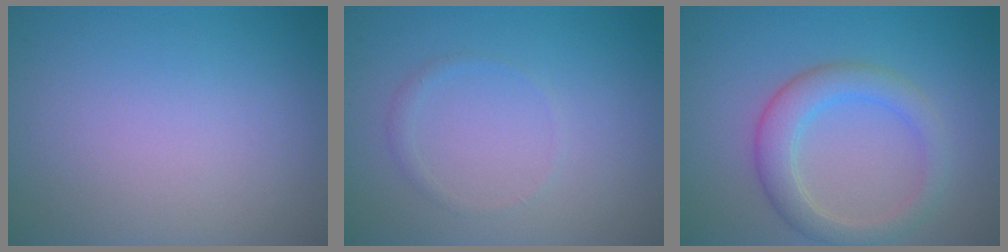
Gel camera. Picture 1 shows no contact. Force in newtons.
{"total": 0.7, "press": 0.7, "slide": 0.0}
{"total": 3.9, "press": 3.9, "slide": 0.0}